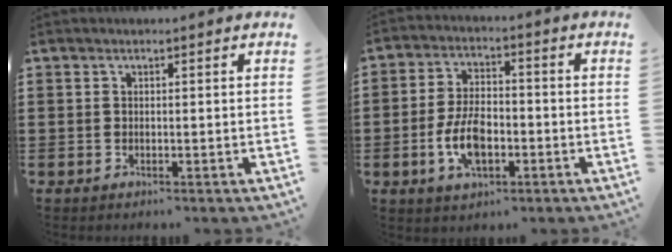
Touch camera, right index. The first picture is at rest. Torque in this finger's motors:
{"motor_torque": [1.50, 0.64, 1.05, 0.20]}